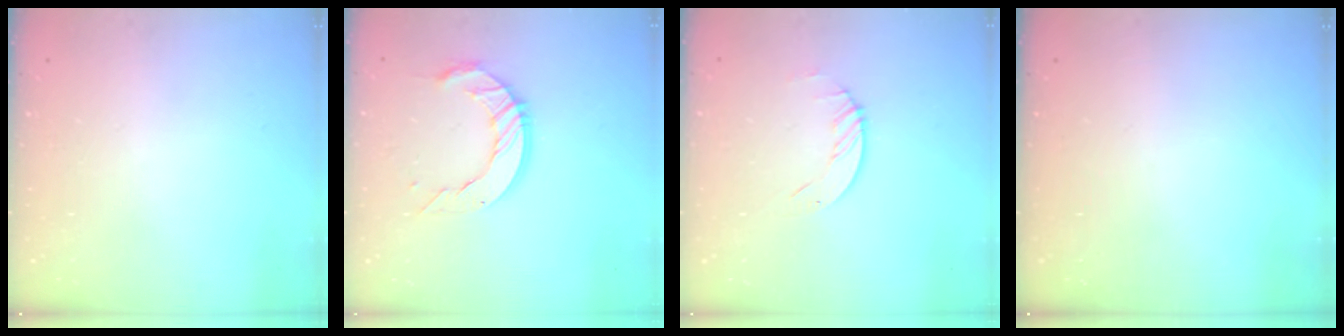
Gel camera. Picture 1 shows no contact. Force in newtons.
{"total": 11.2, "press": 11.1, "slide": 0.9}
{"total": 1.9, "press": 1.9, "slide": 0.2}
{"total": 0.0}